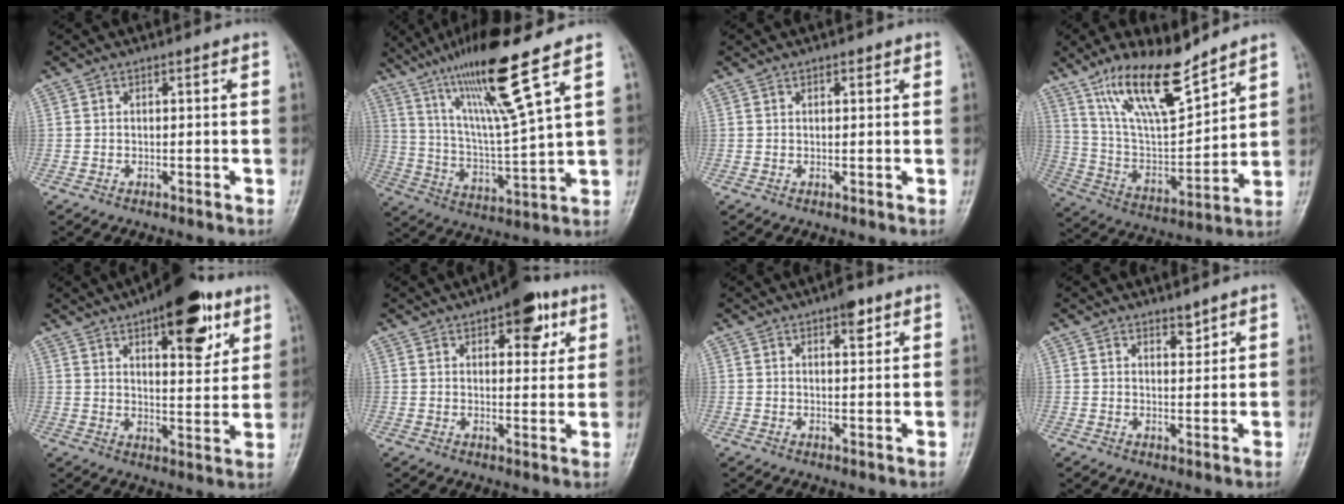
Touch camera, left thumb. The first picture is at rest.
{"total": 16.9, "force": [10.5, 0.3, 13.3], "torque": [-0.236, -0.050, 0.195]}
{"total": 1.2, "force": [0.7, 0.6, 0.7], "torque": [-0.007, -0.001, 0.008]}
{"total": 17.1, "force": [12.3, 4.9, 10.8], "torque": [-0.169, -0.063, 0.239]}
{"total": 15.7, "force": [8.4, 6.4, 11.7], "torque": [-0.121, -0.033, 0.118]}
{"total": 9.2, "force": [4.7, 4.4, 6.6], "torque": [-0.054, -0.014, 0.057]}
{"total": 3.5, "force": [2.1, 1.4, 2.4], "torque": [-0.025, -0.008, 0.027]}
{"total": 2.3, "force": [1.9, 0.9, 1.1], "torque": [-0.007, -0.015, 0.031]}